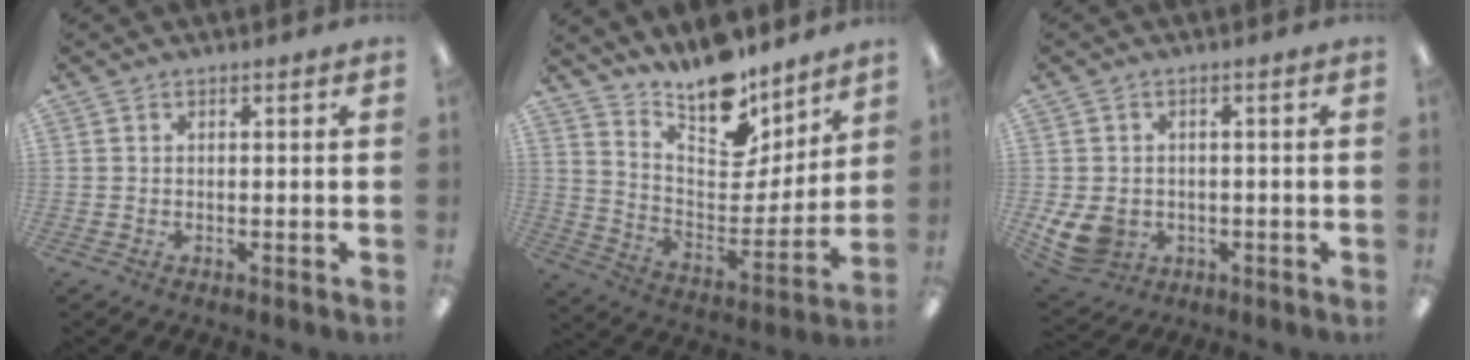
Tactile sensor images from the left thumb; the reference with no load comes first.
{"total": 14.7, "force": [13.2, 4.7, 4.4], "torque": [-0.079, -0.122, 0.234]}
{"total": 7.3, "force": [-1.4, 6.0, 3.9], "torque": [-0.092, 0.006, -0.023]}